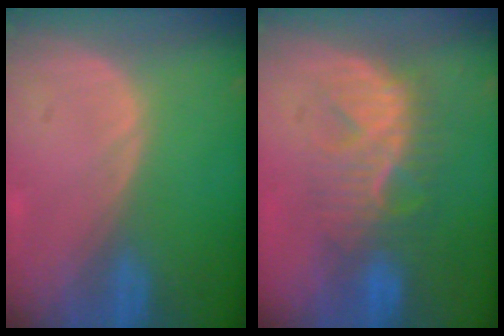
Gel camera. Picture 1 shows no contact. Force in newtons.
{"total": 8.0, "press": 7.9, "slide": 1.2}